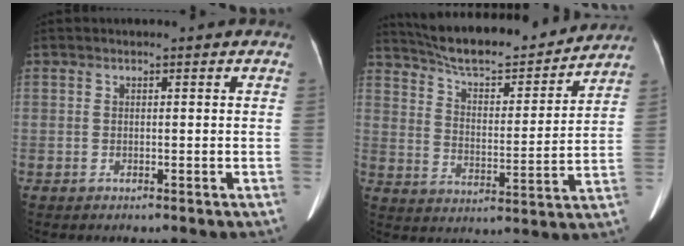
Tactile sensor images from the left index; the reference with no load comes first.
{"total": 18.9, "force": [17.4, 2.7, 6.9], "torque": [-0.117, 0.002, 0.261]}